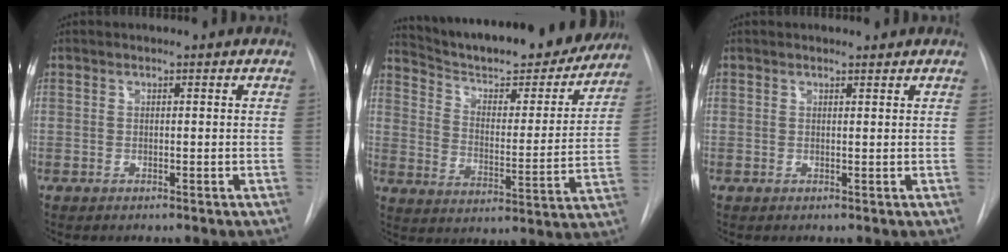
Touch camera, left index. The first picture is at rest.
{"total": 23.9, "force": [21.6, 4.6, 9.1], "torque": [-0.143, -0.032, 0.298]}
{"total": 1.2, "force": [1.2, 0.2, 0.2], "torque": [-0.007, 0.001, 0.015]}